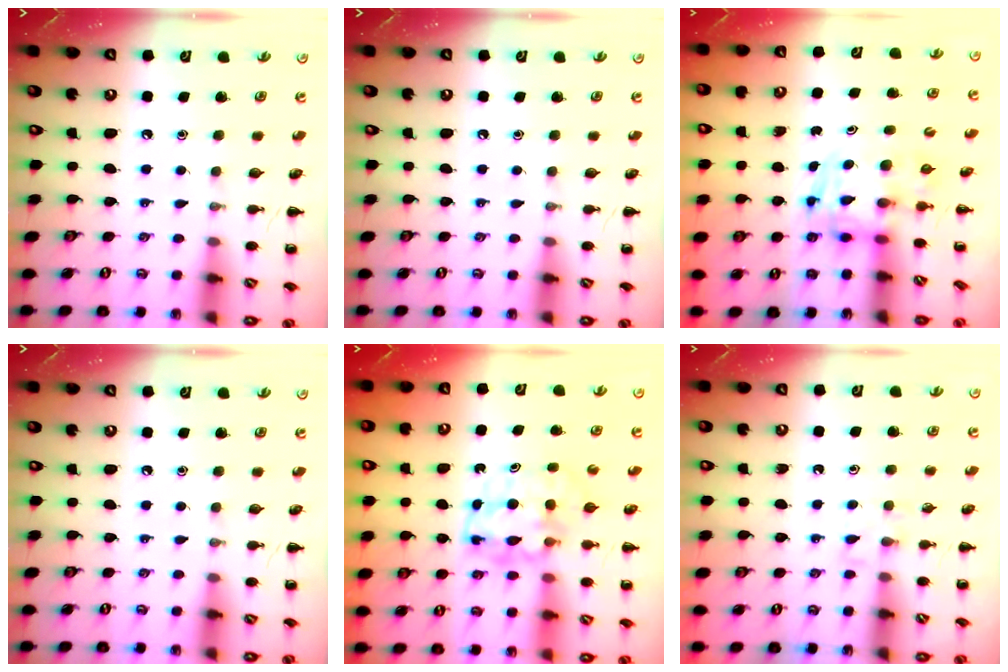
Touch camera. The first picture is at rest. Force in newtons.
{"total": 0.0}
{"total": 3.4, "press": 3.4, "slide": 0.6}
{"total": 0.0}
{"total": 5.5, "press": 5.5, "slide": 0.4}
{"total": 2.9, "press": 2.7, "slide": 1.2}